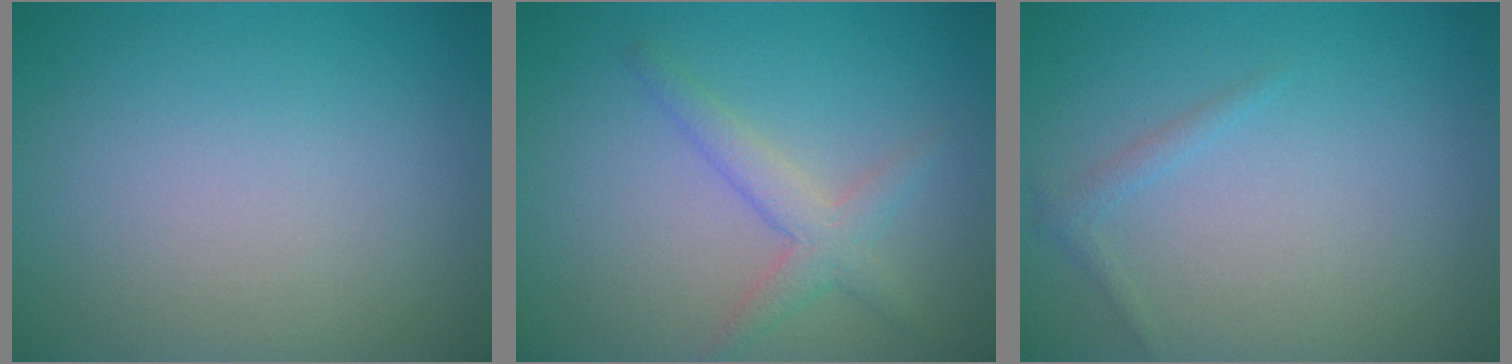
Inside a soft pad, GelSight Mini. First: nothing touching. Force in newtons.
{"total": 2.6, "press": 2.6, "slide": 0.1}
{"total": 0.9, "press": 0.9, "slide": 0.1}